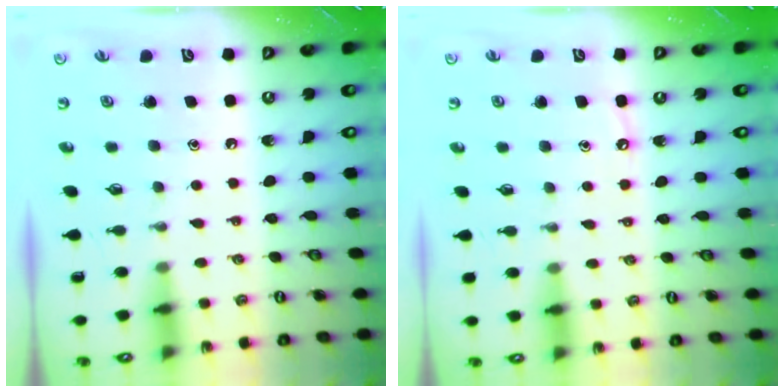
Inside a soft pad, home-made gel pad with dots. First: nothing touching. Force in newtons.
{"total": 3.9, "press": 3.8, "slide": 0.6}